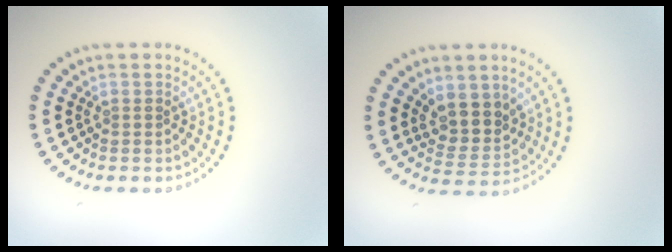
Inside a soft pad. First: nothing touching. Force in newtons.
{"total": 3.5, "press": 3.0, "slide": 1.8}